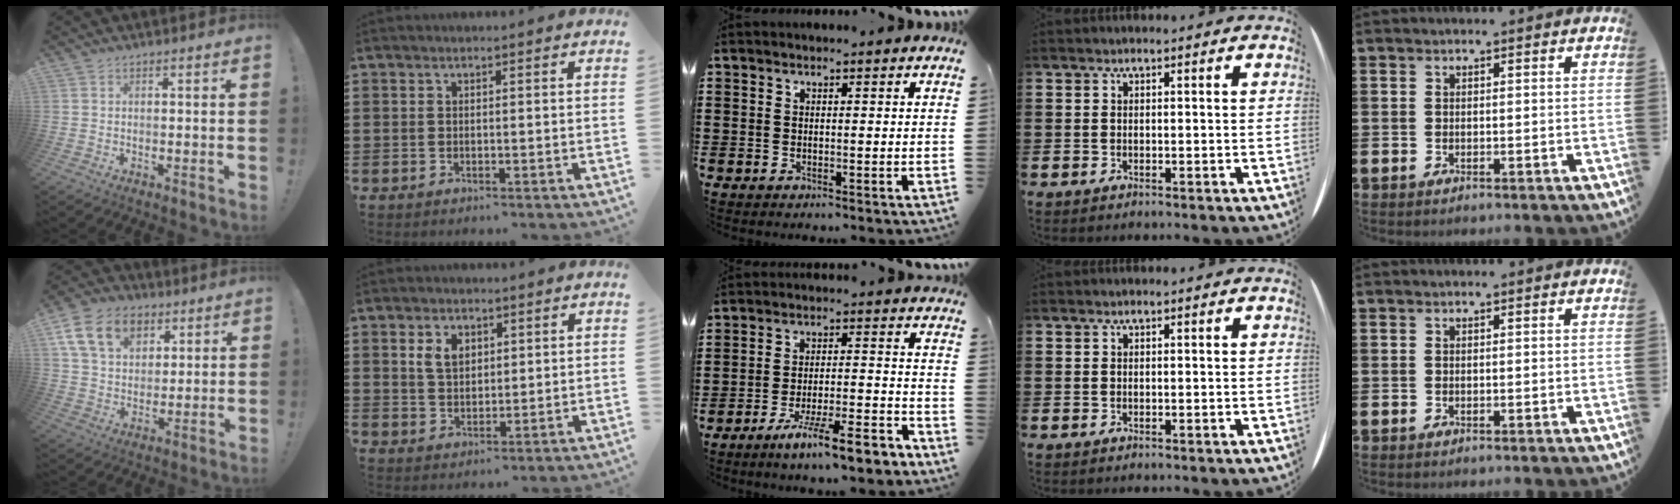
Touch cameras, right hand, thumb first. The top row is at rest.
{"thumb": {"total": 16.7, "force": [7.4, 11.8, 9.2], "torque": [-0.139, -0.028, 0.142]}, "index": {"total": 3.9, "force": [1.6, 2.6, 2.4], "torque": [-0.056, 0.010, 0.028]}, "middle": {"total": 8.6, "force": [-7.1, 0.4, 4.9], "torque": [-0.077, 0.003, -0.128]}}